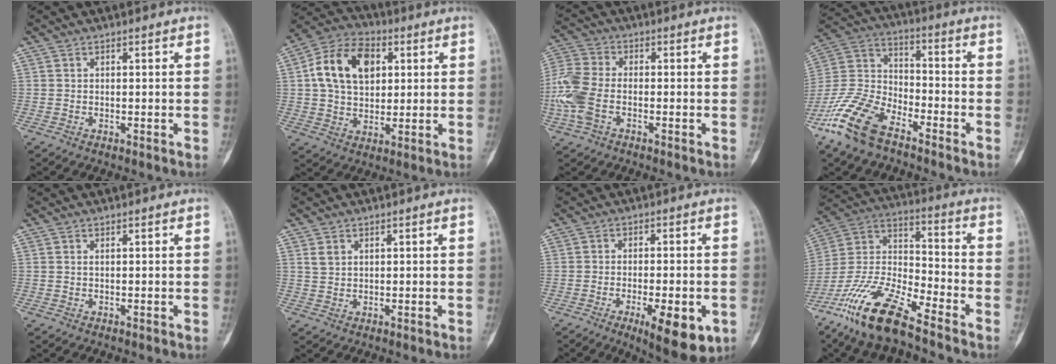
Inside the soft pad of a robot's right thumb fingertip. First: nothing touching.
{"total": 14.6, "force": [3.5, 10.0, 10.0], "torque": [-0.154, 0.008, 0.055]}
{"total": 10.0, "force": [-2.4, 6.2, 7.4], "torque": [-0.186, 0.015, -0.056]}
{"total": 15.8, "force": [-10.4, 7.4, 9.3], "torque": [-0.195, 0.046, -0.209]}
{"total": 0.0}
{"total": 2.0, "force": [1.0, 1.4, 1.0], "torque": [-0.016, -0.001, 0.024]}
{"total": 11.8, "force": [-4.7, 3.9, 10.1], "torque": [-0.134, -0.003, -0.059]}
{"total": 17.8, "force": [-12.8, 4.6, 11.5], "torque": [-0.231, 0.060, -0.245]}